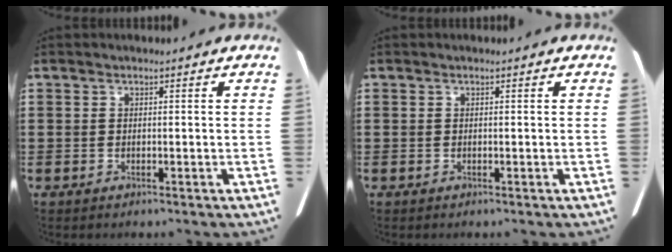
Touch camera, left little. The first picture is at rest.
{"total": 0.0}